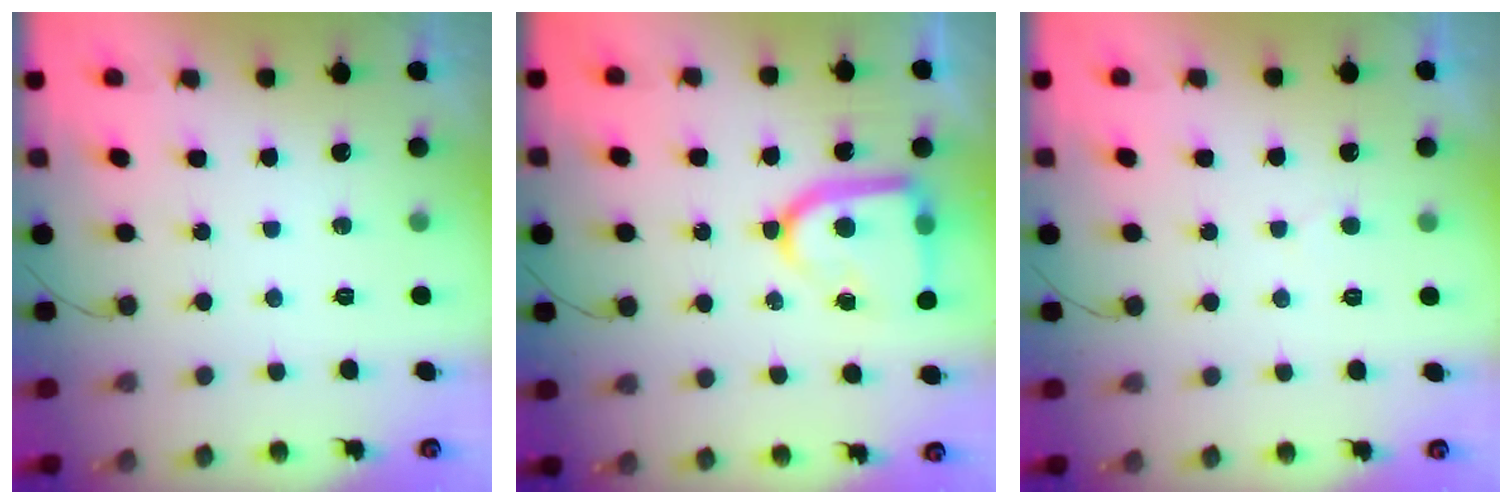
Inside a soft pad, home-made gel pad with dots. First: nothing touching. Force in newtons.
{"total": 15.1, "press": 15.0, "slide": 1.5}
{"total": 2.2, "press": 2.2, "slide": 0.2}